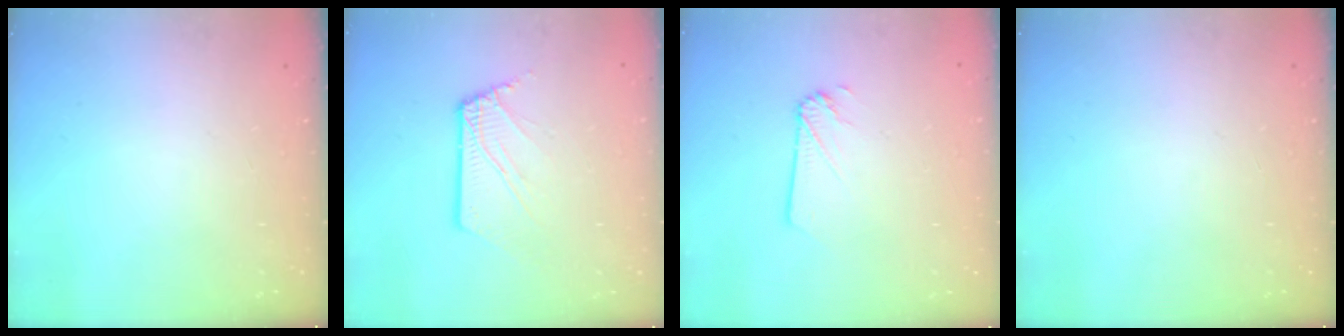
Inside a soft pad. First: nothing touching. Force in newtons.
{"total": 3.2, "press": 3.2, "slide": 0.3}
{"total": 1.3, "press": 1.3, "slide": 0.1}
{"total": 0.0}